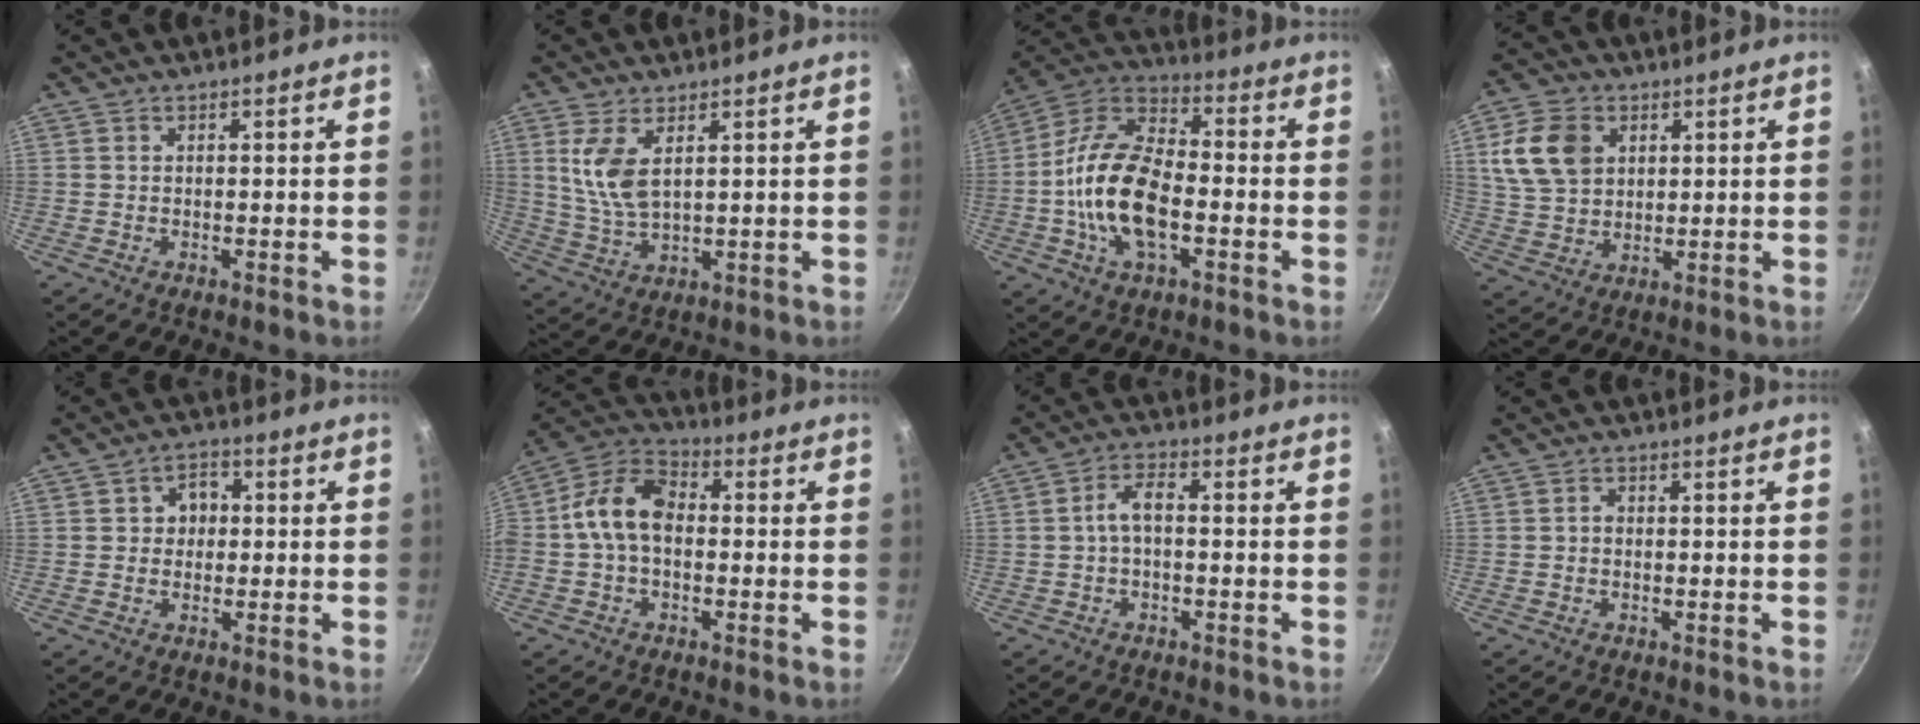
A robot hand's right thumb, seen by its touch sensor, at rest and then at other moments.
{"total": 6.6, "force": [1.9, 3.4, 5.3], "torque": [-0.102, -0.012, 0.043]}
{"total": 17.2, "force": [-3.2, 8.9, 14.4], "torque": [-0.259, 0.037, -0.079]}
{"total": 11.4, "force": [3.6, 8.5, 6.7], "torque": [-0.111, -0.004, 0.073]}
{"total": 4.7, "force": [0.4, 4.1, 2.3], "torque": [-0.003, 0.007, 0.001]}
{"total": 11.1, "force": [-0.4, 7.4, 8.2], "torque": [-0.138, 0.040, -0.030]}
{"total": 4.0, "force": [-0.7, 1.9, 3.5], "torque": [-0.068, 0.025, -0.017]}
{"total": 0.9, "force": [-0.3, 0.7, 0.5], "torque": [-0.008, 0.005, -0.007]}